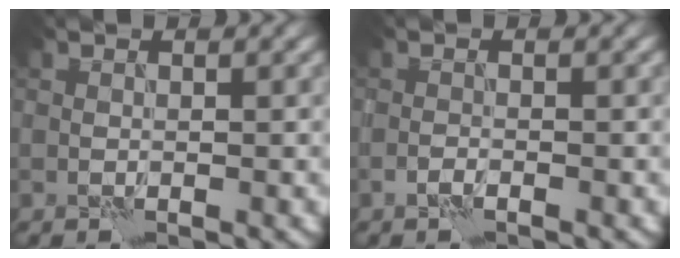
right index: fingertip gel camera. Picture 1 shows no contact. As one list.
[{"total": 1.0, "force": [-0.7, 0.2, 0.6], "torque": [-0.013, 0.002, -0.016]}]